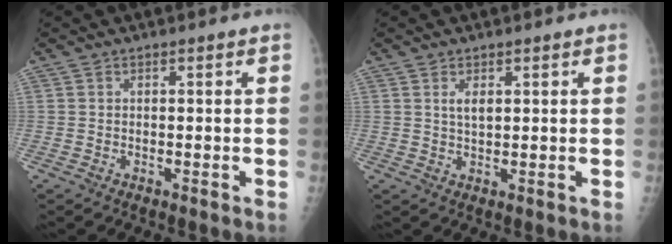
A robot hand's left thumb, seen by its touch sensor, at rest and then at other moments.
{"total": 1.9, "force": [0.8, 0.9, 1.5], "torque": [-0.024, -0.007, 0.019]}